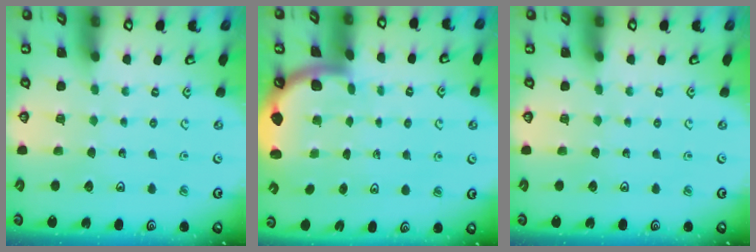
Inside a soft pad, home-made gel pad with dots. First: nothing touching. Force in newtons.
{"total": 1.9, "press": 1.9, "slide": 0.3}
{"total": 0.0}